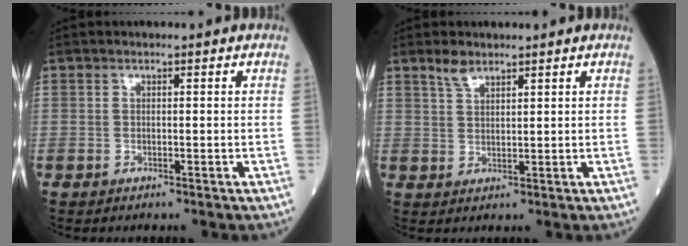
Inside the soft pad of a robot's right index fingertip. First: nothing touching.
{"total": 2.7, "force": [2.2, 0.9, 1.3], "torque": [-0.029, 0.003, 0.046]}